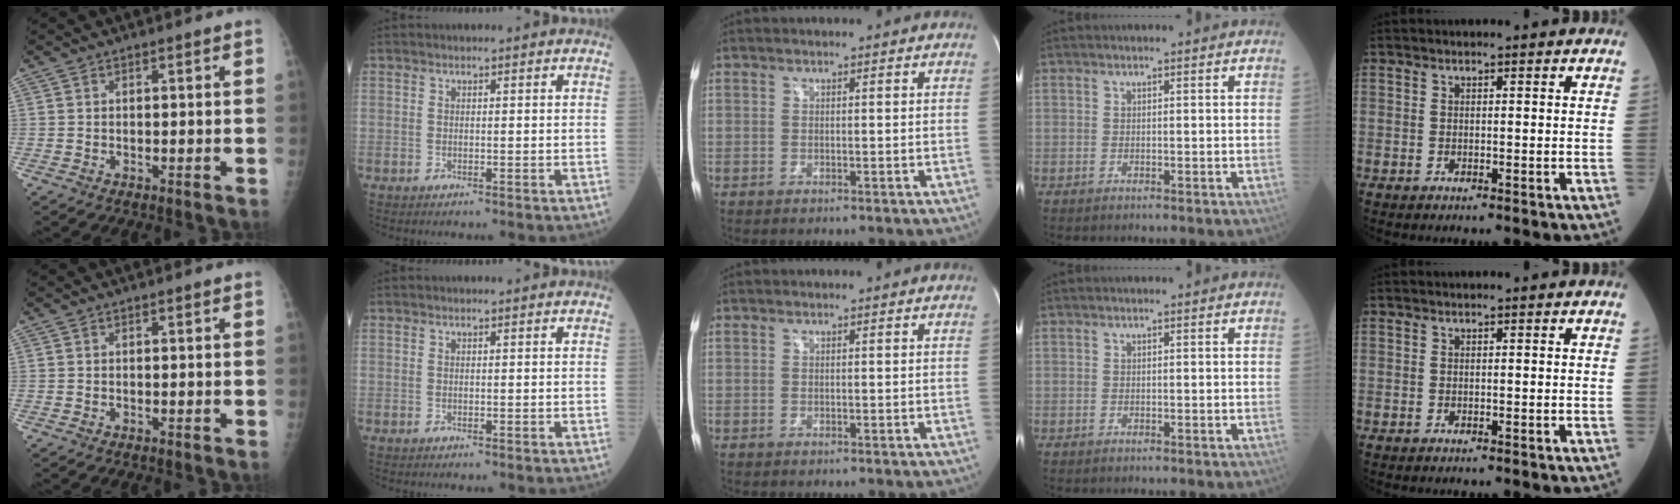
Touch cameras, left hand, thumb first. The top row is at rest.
{}